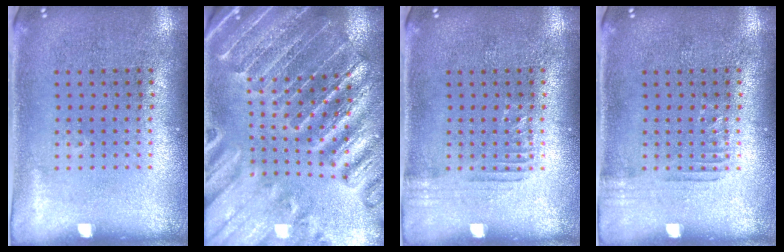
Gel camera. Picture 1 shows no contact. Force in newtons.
{"total": 3.1, "press": 3.1, "slide": 0.4}
{"total": 1.2, "press": 1.2, "slide": 0.3}
{"total": 0.9, "press": 0.9, "slide": 0.2}